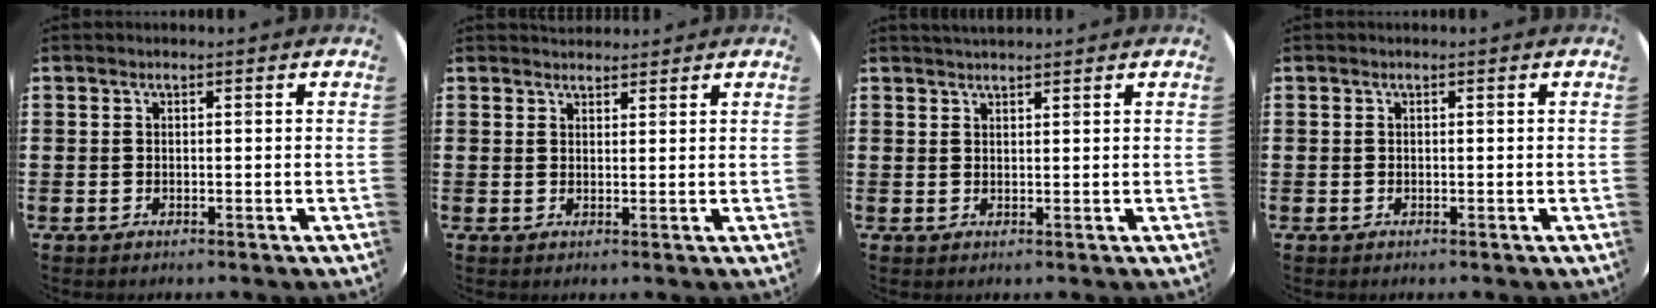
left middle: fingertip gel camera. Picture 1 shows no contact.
{"total": 1.7, "force": [1.6, 0.4, -0.1], "torque": [0.009, -0.001, 0.029]}
{"total": 1.3, "force": [1.3, 0.0, 0.2], "torque": [-0.002, 0.002, 0.024]}
{"total": 0.0}